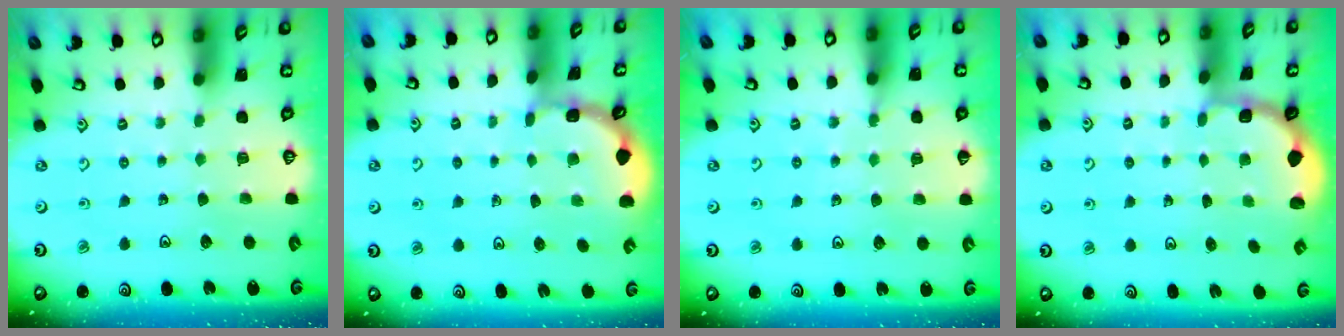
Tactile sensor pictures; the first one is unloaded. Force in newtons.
{"total": 1.7, "press": 1.7, "slide": 0.1}
{"total": 5.9, "press": 5.7, "slide": 1.4}
{"total": 2.0, "press": 1.8, "slide": 0.8}